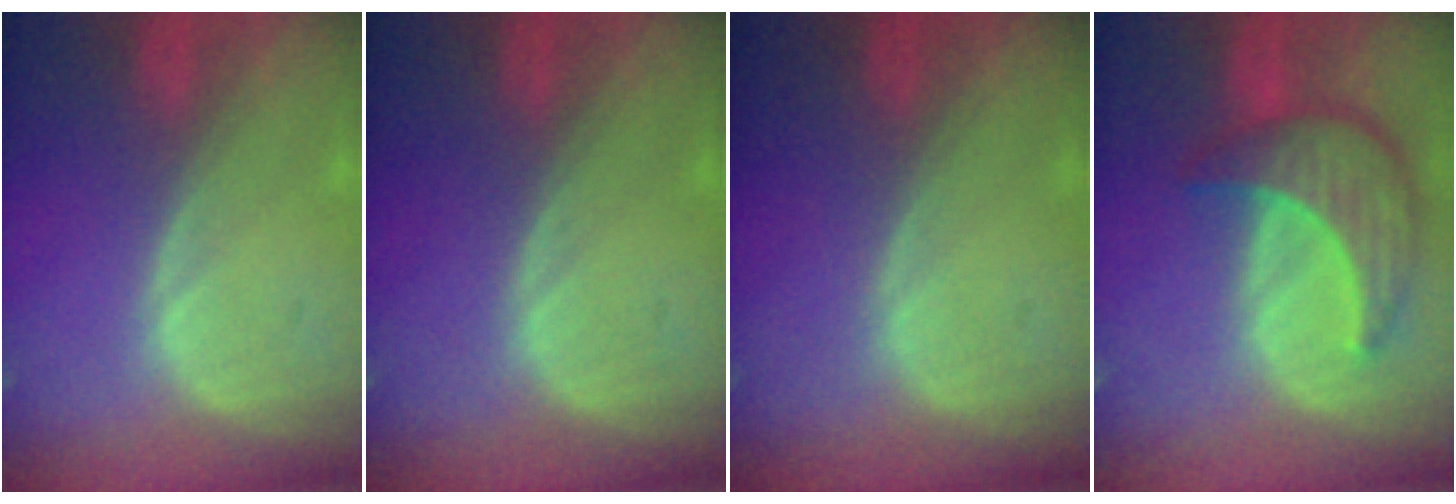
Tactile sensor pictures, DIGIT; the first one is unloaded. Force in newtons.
{"total": 0.0}
{"total": 0.0}
{"total": 8.6, "press": 7.7, "slide": 3.8}